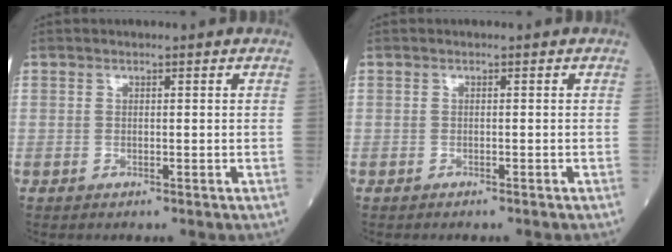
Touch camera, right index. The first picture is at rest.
{"total": 1.2, "force": [-1.1, 0.1, 0.5], "torque": [-0.011, 0.000, -0.012]}